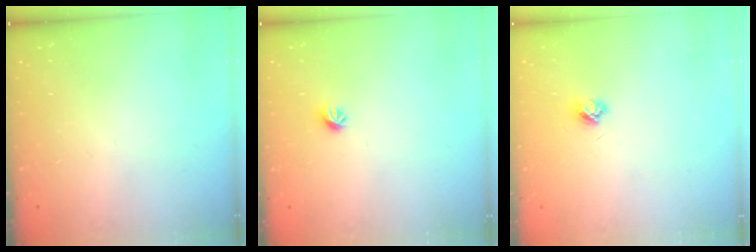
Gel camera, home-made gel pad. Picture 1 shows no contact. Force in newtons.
{"total": 5.7, "press": 5.6, "slide": 0.8}
{"total": 3.7, "press": 3.7, "slide": 0.4}